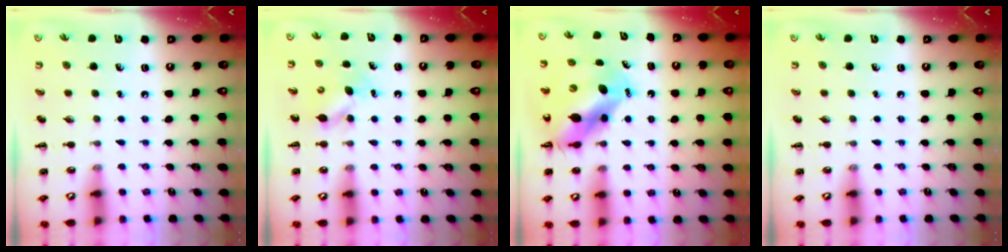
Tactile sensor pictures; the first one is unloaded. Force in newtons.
{"total": 4.2, "press": 4.1, "slide": 0.9}
{"total": 10.6, "press": 10.2, "slide": 3.0}
{"total": 0.0}